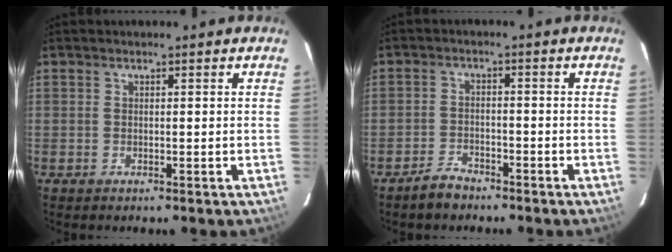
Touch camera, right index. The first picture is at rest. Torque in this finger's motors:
{"motor_torque": [-0.19, -0.19, -0.35, -0.14]}